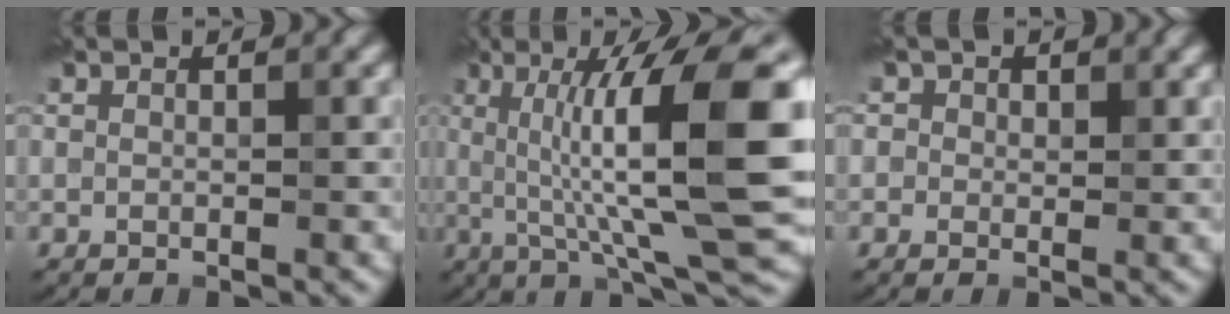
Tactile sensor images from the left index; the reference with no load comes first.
{"total": 12.2, "force": [1.4, 2.4, 11.9], "torque": [-0.172, 0.009, 0.025]}
{"total": 1.5, "force": [0.8, 1.3, 0.2], "torque": [0.011, 0.000, -0.003]}